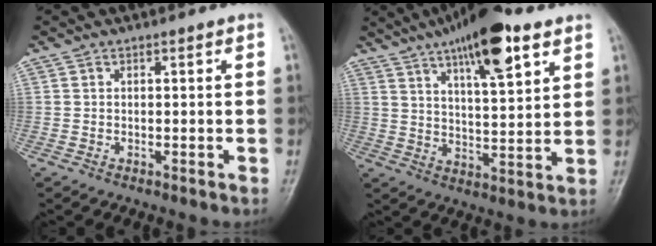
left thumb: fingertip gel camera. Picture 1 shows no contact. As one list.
[{"total": 16.8, "force": [9.7, 5.0, 12.7], "torque": [-0.180, -0.032, 0.156]}]